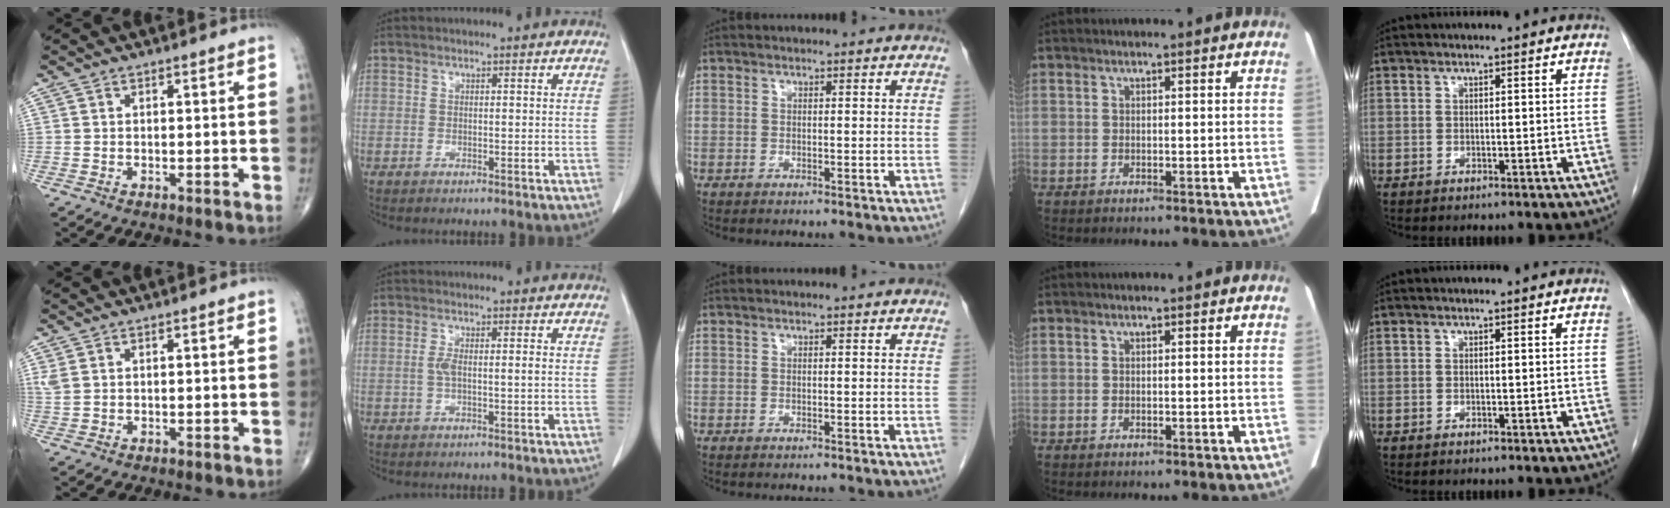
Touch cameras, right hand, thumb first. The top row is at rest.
{"thumb": {"total": 1.7, "force": [0.8, 0.8, 1.2], "torque": [-0.035, 0.008, 0.027]}, "index": {"total": 2.2, "force": [-0.2, 0.3, 2.2], "torque": [-0.047, 0.001, -0.004]}}